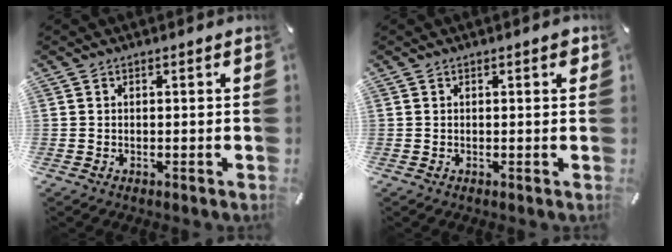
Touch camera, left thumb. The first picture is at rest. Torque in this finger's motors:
{"motor_torque": [0.10, 0.25, -0.03, -0.31, 0.06]}